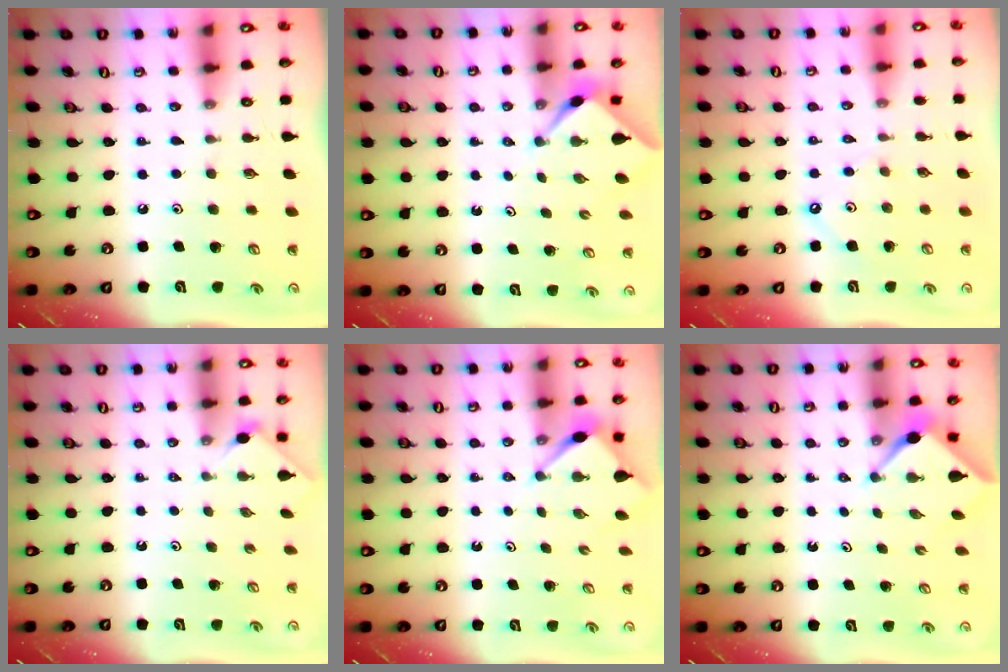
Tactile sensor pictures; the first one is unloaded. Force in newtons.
{"total": 2.4, "press": 2.4, "slide": 0.1}
{"total": 2.1, "press": 2.1, "slide": 0.3}
{"total": 1.7, "press": 1.7, "slide": 0.4}
{"total": 3.3, "press": 3.2, "slide": 0.3}
{"total": 2.4, "press": 2.4, "slide": 0.3}